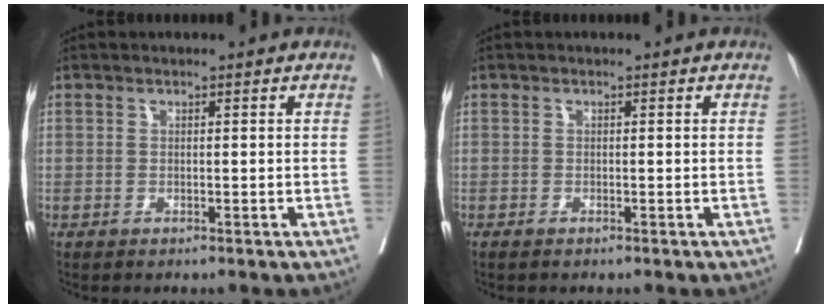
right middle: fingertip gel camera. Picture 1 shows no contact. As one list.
[{"total": 0.7, "force": [-0.6, 0.1, 0.4], "torque": [-0.010, -0.003, -0.011]}]